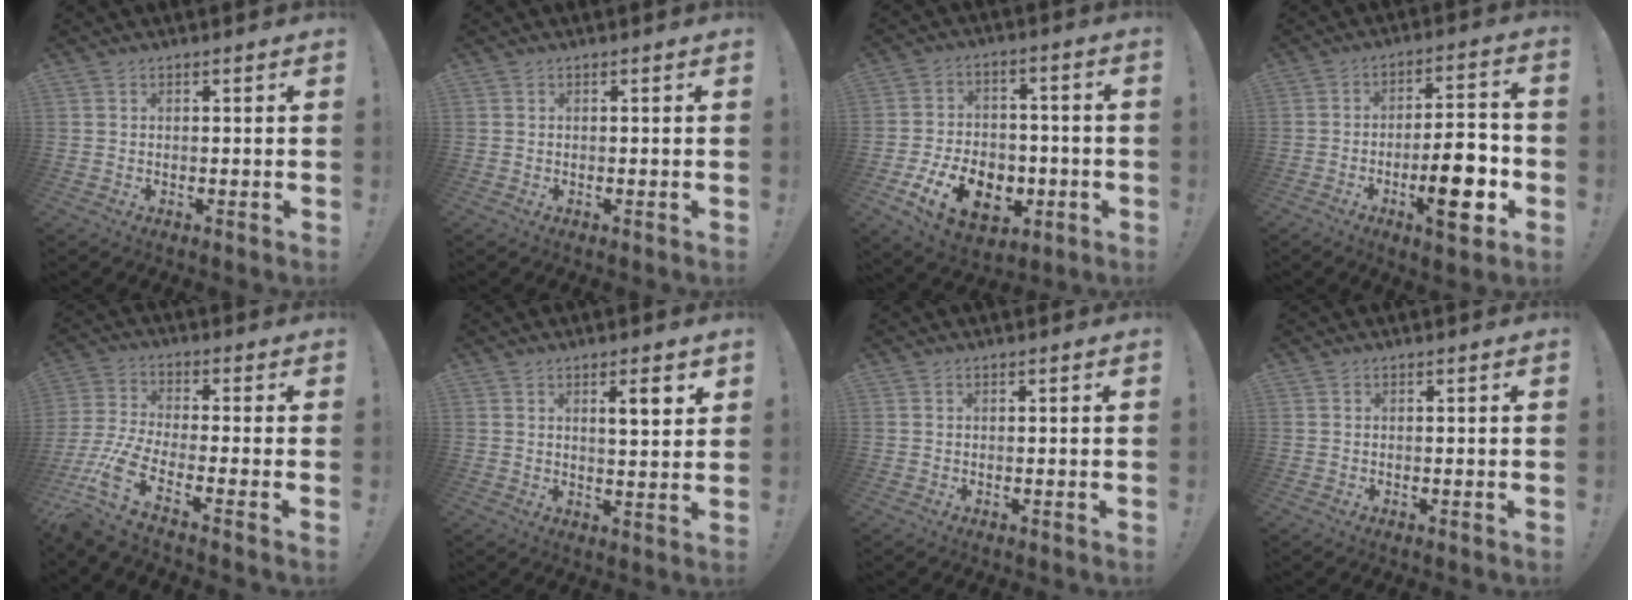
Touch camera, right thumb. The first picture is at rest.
{"total": 0.0}
{"total": 15.5, "force": [-6.1, 10.5, 9.6], "torque": [-0.158, 0.043, -0.097]}
{"total": 14.5, "force": [-5.2, 4.1, 12.9], "torque": [-0.186, 0.012, -0.083]}
{"total": 9.0, "force": [-4.5, 2.8, 7.3], "torque": [-0.161, 0.000, -0.082]}
{"total": 5.7, "force": [2.6, 1.3, 4.9], "torque": [-0.069, -0.013, 0.036]}
{"total": 0.0}
{"total": 0.0}